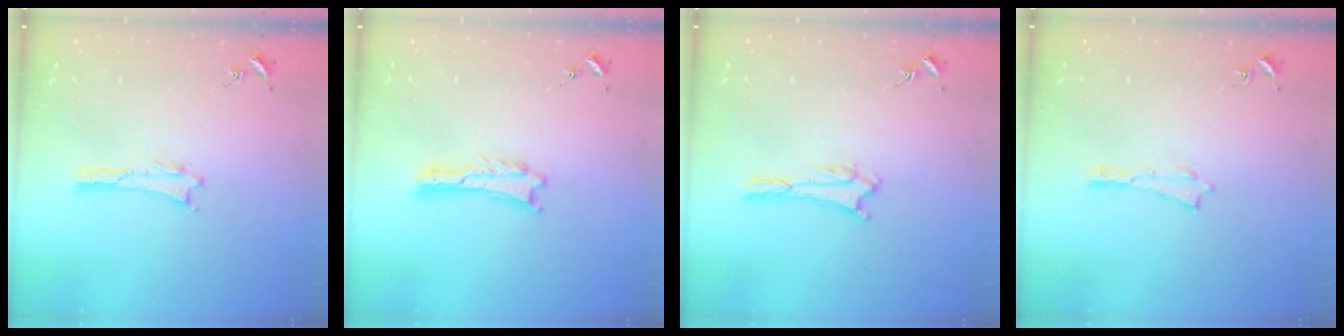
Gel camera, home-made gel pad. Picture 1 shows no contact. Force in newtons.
{"total": 0.0}
{"total": 3.3, "press": 3.3, "slide": 0.4}
{"total": 0.0}